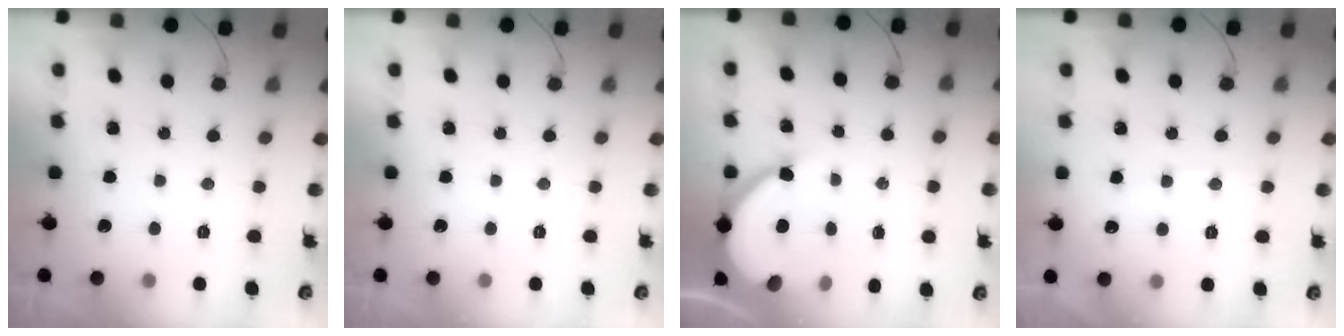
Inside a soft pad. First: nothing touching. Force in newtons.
{"total": 0.0}
{"total": 10.0, "press": 9.9, "slide": 1.0}
{"total": 4.3, "press": 4.3, "slide": 0.6}